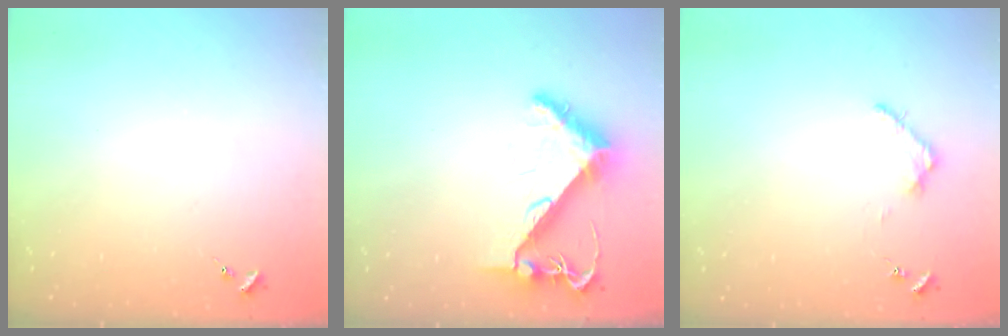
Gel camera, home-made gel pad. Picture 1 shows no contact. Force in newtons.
{"total": 8.3, "press": 8.2, "slide": 1.0}
{"total": 3.2, "press": 3.2, "slide": 0.4}